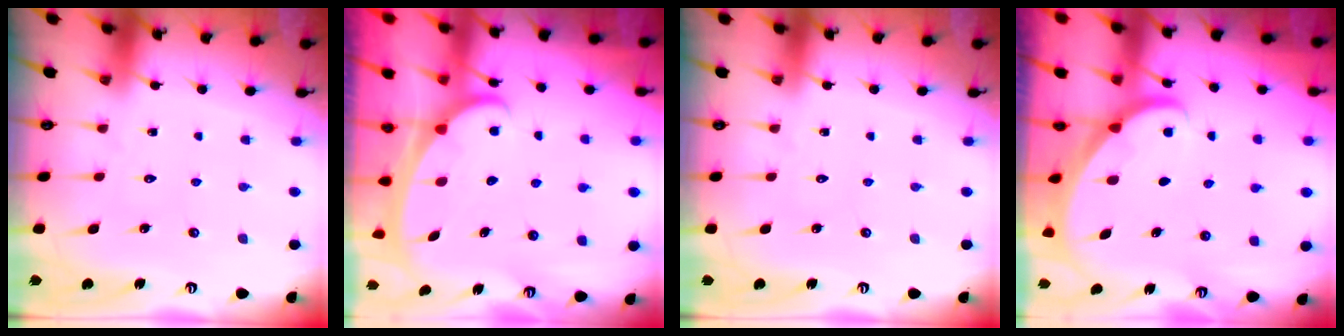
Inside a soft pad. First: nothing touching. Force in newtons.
{"total": 2.3, "press": 2.3, "slide": 0.3}
{"total": 0.0}
{"total": 2.0, "press": 2.0, "slide": 0.2}